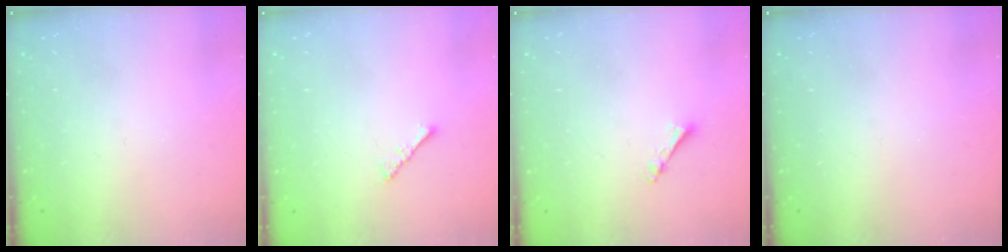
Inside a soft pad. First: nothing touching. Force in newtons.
{"total": 2.2, "press": 2.1, "slide": 0.5}
{"total": 2.5, "press": 2.5, "slide": 0.4}
{"total": 0.0}